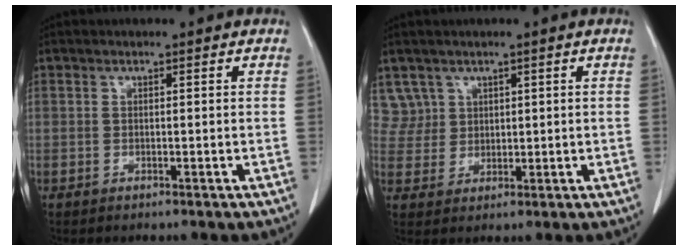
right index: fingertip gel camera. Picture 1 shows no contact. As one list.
[{"total": 4.2, "force": [2.5, 3.3, -0.6], "torque": [0.025, 0.005, 0.051]}]